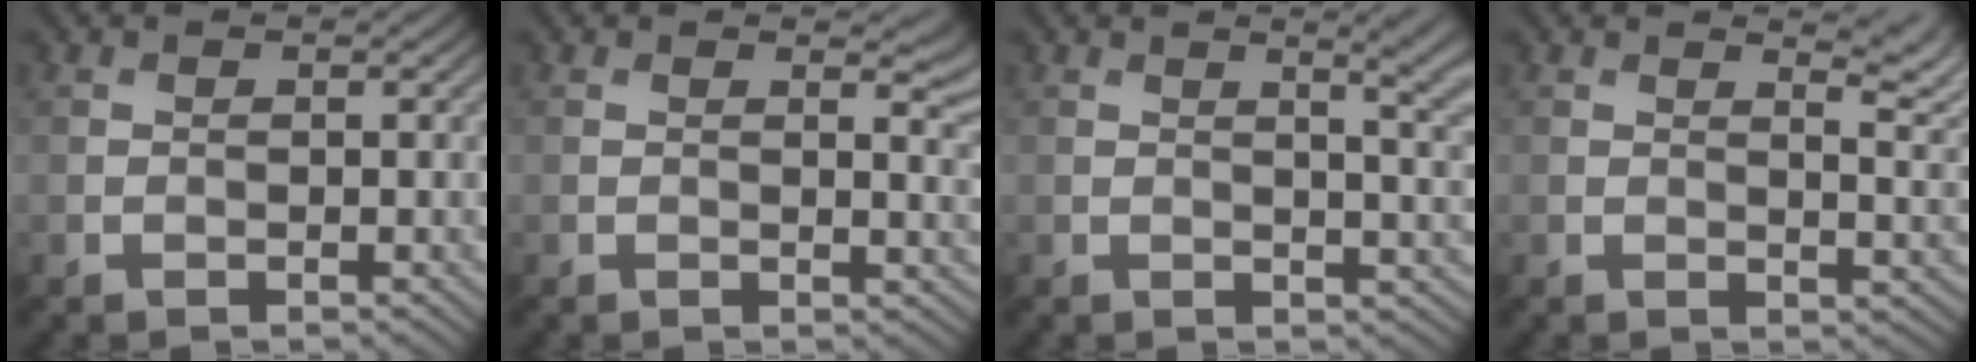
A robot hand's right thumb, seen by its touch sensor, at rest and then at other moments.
{"total": 3.0, "force": [1.4, 0.9, 2.5], "torque": [-0.034, -0.004, 0.021]}
{"total": 6.0, "force": [2.5, 1.9, 5.1], "torque": [-0.056, 0.021, 0.025]}
{"total": 4.9, "force": [3.1, 1.3, 3.5], "torque": [-0.047, 0.004, 0.052]}